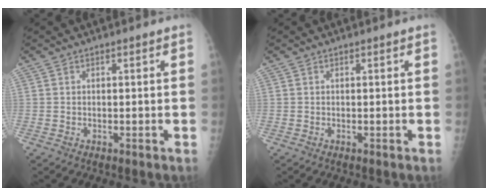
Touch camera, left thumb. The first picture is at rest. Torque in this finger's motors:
{"motor_torque": [0.00, 0.00, -0.03, -0.03, 0.00]}